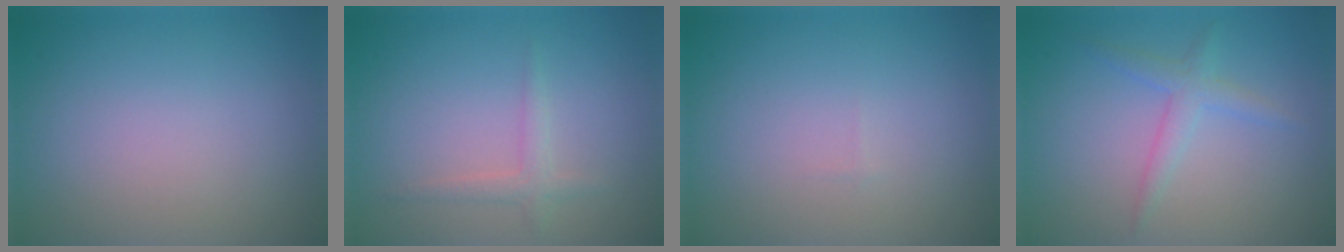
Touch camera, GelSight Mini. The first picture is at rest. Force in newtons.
{"total": 1.5, "press": 1.5, "slide": 0.0}
{"total": 0.0}
{"total": 2.0, "press": 2.0, "slide": 0.1}